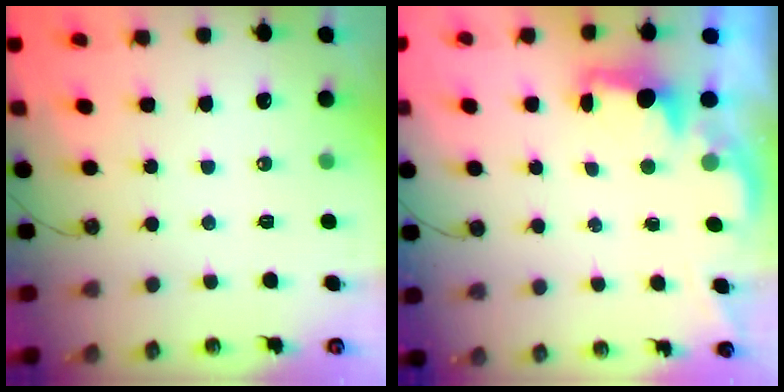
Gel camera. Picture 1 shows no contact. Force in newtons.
{"total": 1.6, "press": 1.4, "slide": 0.8}